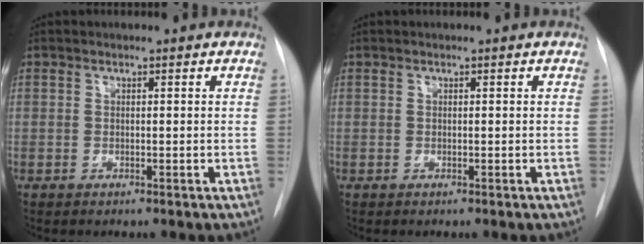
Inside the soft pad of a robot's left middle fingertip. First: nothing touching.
{"total": 0.0}